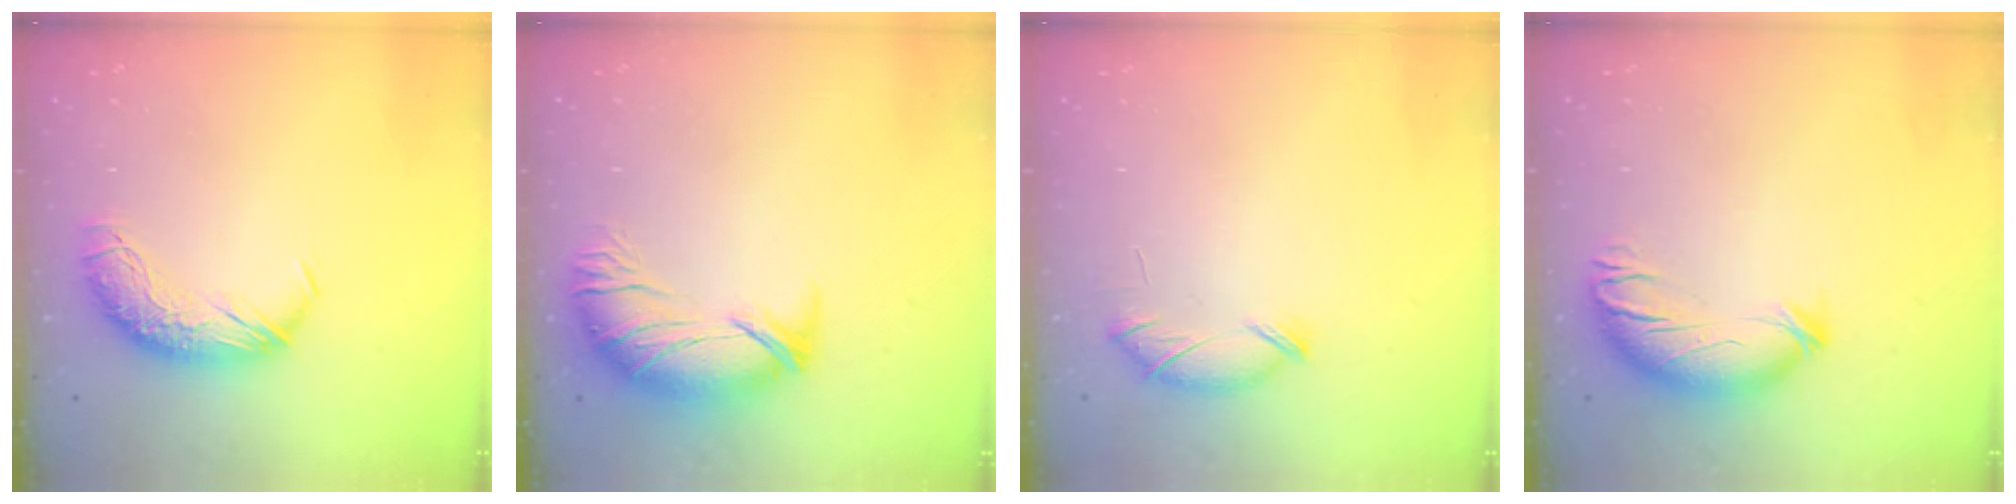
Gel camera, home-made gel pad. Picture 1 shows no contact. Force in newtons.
{"total": 3.3, "press": 2.5, "slide": 2.2}
{"total": 7.0, "press": 7.0, "slide": 0.3}
{"total": 3.8, "press": 3.1, "slide": 2.2}